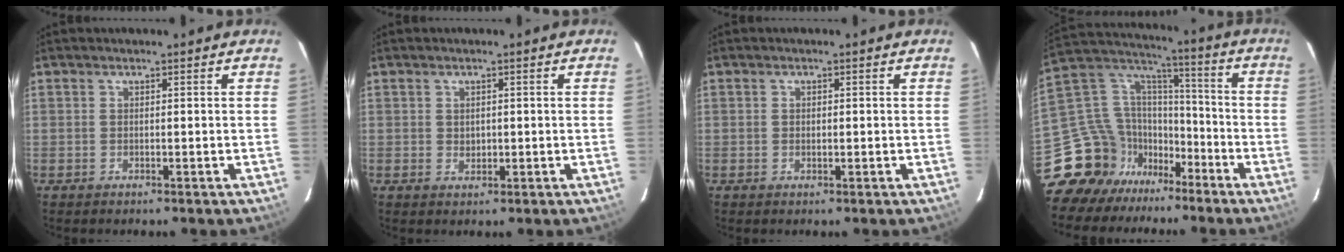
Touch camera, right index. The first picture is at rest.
{"total": 1.6, "force": [0.1, 1.4, 0.7], "torque": [-0.008, 0.000, 0.004]}
{"total": 0.8, "force": [-0.1, 0.6, 0.6], "torque": [-0.009, 0.001, -0.003]}
{"total": 18.3, "force": [-12.1, 12.7, 5.4], "torque": [-0.135, 0.041, -0.203]}